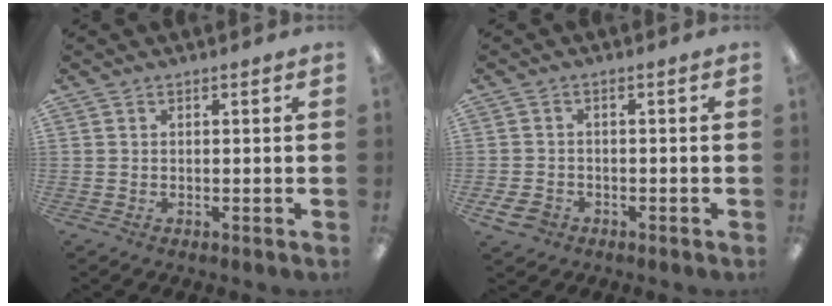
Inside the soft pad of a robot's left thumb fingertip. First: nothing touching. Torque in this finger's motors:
{"motor_torque": [-0.41, 0.48, 0.13, -0.26, 0.00]}